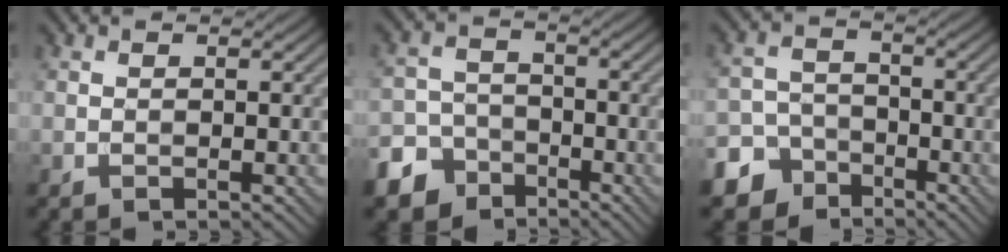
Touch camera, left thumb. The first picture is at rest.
{"total": 6.8, "force": [-4.7, 4.5, 1.9], "torque": [-0.037, -0.009, -0.102]}
{"total": 7.1, "force": [-4.9, 4.8, 1.6], "torque": [-0.027, -0.010, -0.105]}